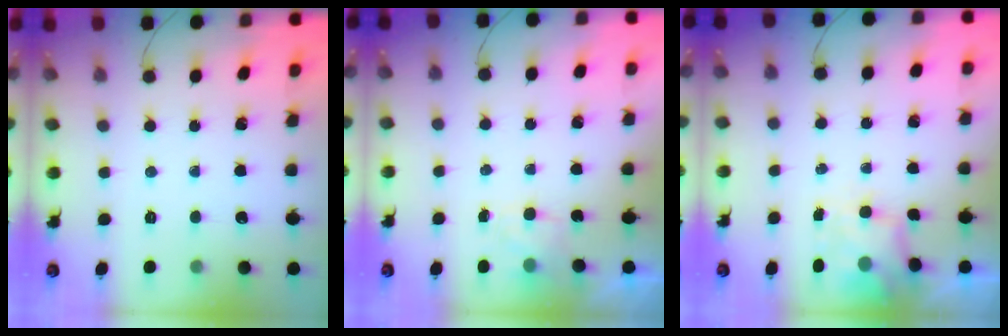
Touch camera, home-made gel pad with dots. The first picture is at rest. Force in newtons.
{"total": 3.3, "press": 3.2, "slide": 0.8}
{"total": 4.0, "press": 4.0, "slide": 0.7}